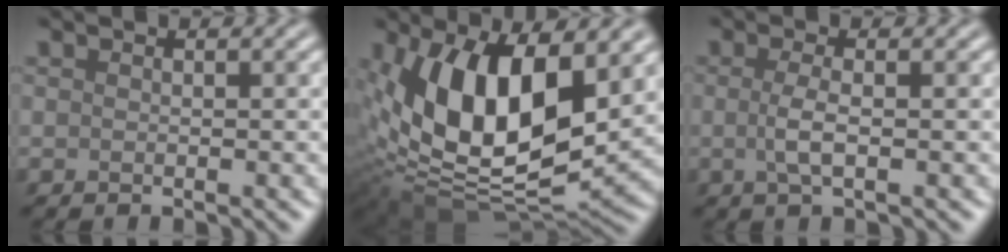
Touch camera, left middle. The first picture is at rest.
{"total": 13.0, "force": [2.9, 6.3, 11.1], "torque": [-0.202, -0.021, 0.053]}
{"total": 2.2, "force": [-0.1, 0.6, 2.1], "torque": [-0.045, -0.002, -0.005]}